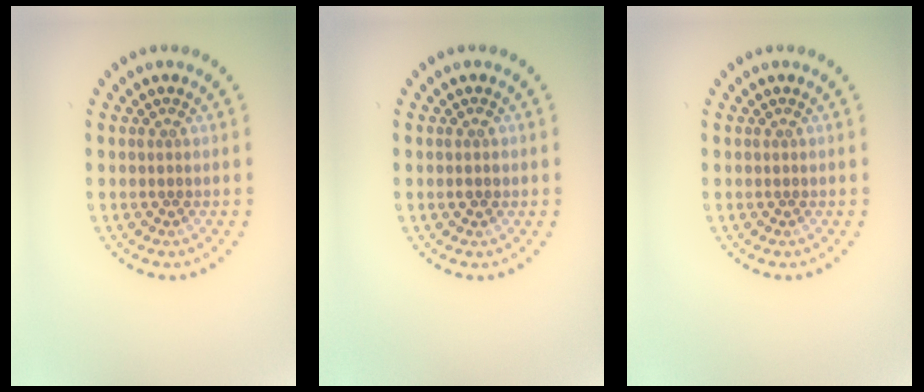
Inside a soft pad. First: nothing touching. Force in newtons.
{"total": 1.0, "press": 1.0, "slide": 0.1}
{"total": 0.0}